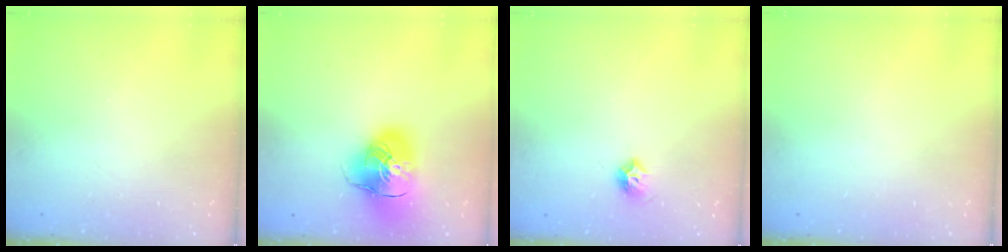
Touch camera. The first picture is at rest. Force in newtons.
{"total": 16.3, "press": 16.1, "slide": 2.8}
{"total": 6.8, "press": 6.7, "slide": 0.8}
{"total": 0.0}